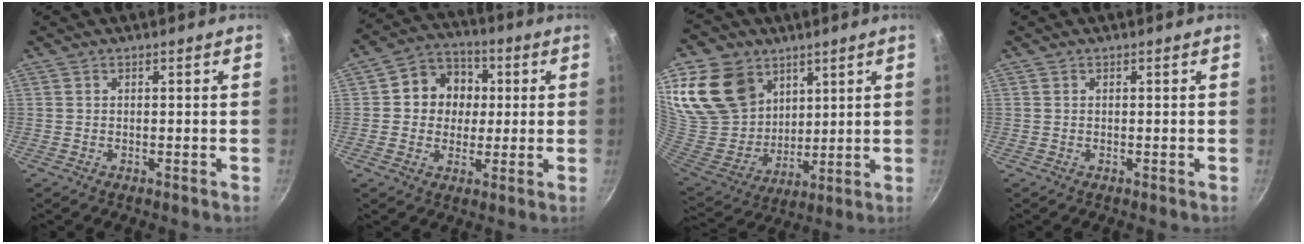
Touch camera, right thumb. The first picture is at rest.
{"total": 10.1, "force": [1.2, 9.0, 4.4], "torque": [-0.028, 0.011, 0.003]}
{"total": 20.1, "force": [10.3, 14.7, 9.1], "torque": [-0.159, -0.055, 0.205]}
{"total": 0.0}